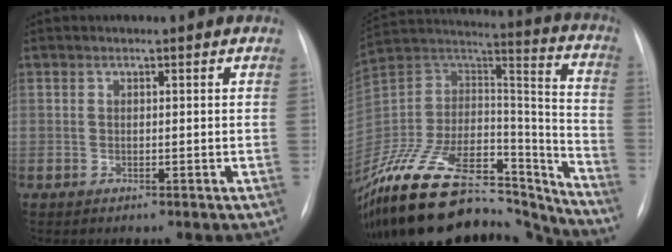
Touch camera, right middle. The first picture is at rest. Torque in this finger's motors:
{"motor_torque": [0.26, -0.46, 1.05, 0.21]}